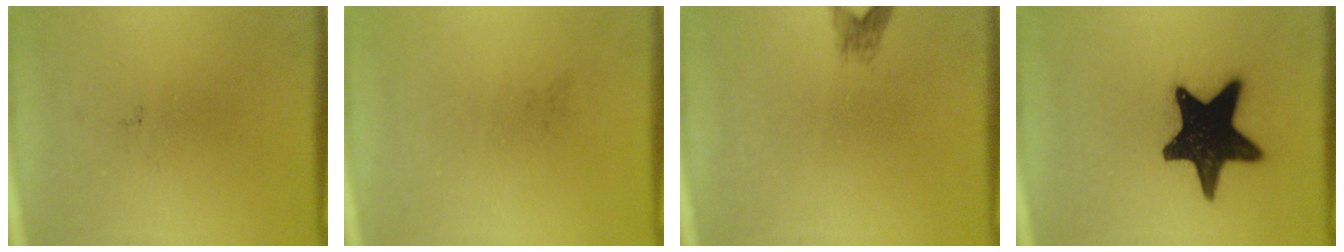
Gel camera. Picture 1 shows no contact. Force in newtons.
{"total": 0.0}
{"total": 1.5}
{"total": 19.1}